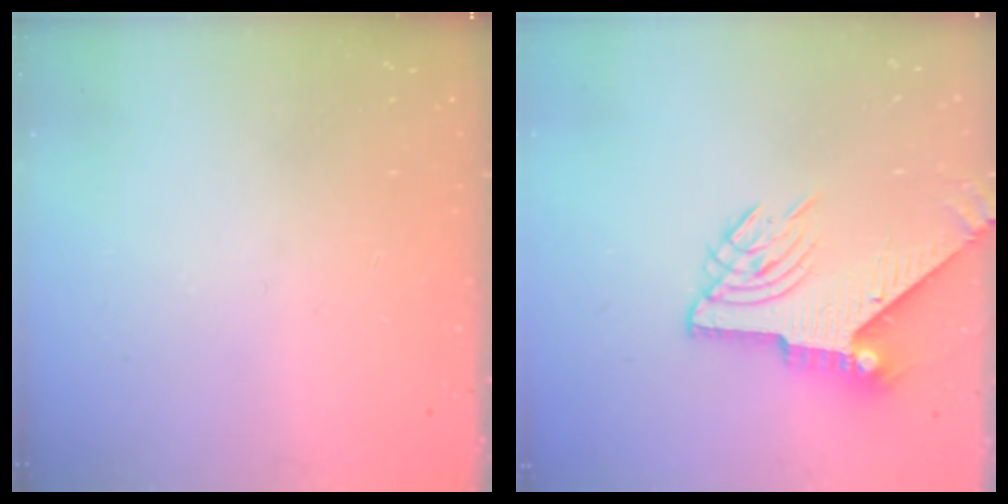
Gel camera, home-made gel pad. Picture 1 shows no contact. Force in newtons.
{"total": 9.2, "press": 9.2, "slide": 0.7}